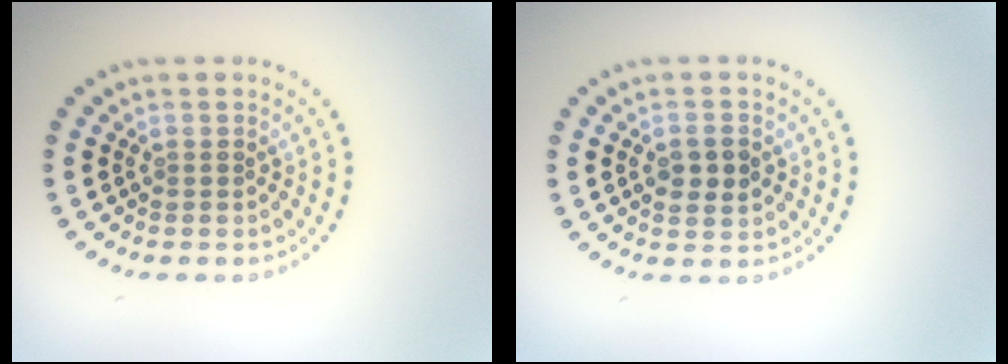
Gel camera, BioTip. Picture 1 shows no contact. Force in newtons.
{"total": 2.3, "press": 2.3, "slide": 0.1}